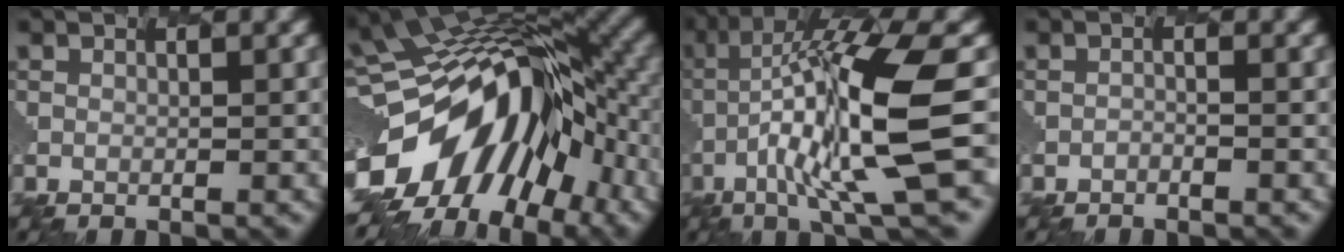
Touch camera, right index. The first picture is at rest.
{"total": 16.4, "force": [-5.5, 10.2, 11.6], "torque": [-0.233, -0.017, -0.081]}
{"total": 11.6, "force": [-1.6, 1.6, 11.3], "torque": [-0.230, 0.007, -0.017]}
{"total": 1.7, "force": [-1.5, -0.5, -0.6], "torque": [-0.013, 0.004, -0.026]}